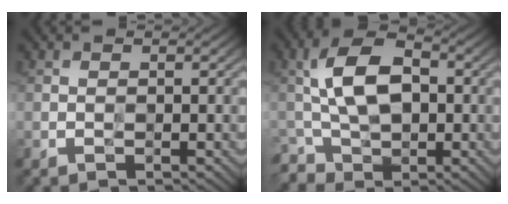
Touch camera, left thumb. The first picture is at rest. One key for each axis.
{"total": 7.5, "fx": -0.5, "fy": 4.8, "fz": 5.8, "tx": -0.121, "ty": 0.008, "tz": -0.016}